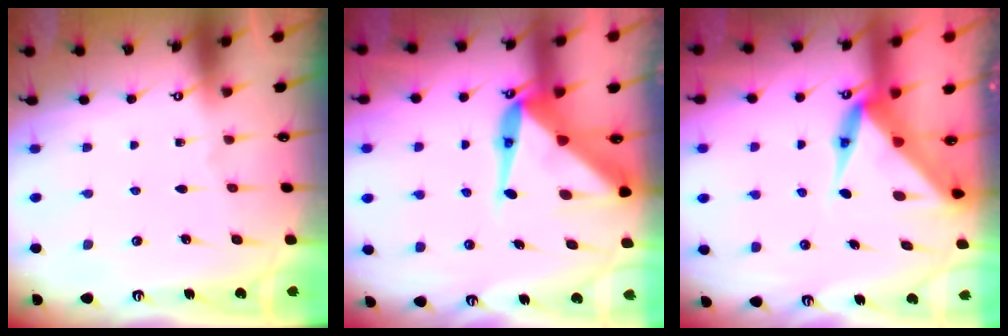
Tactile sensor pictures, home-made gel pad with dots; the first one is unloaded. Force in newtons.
{"total": 11.1, "press": 11.0, "slide": 1.1}
{"total": 7.4, "press": 7.3, "slide": 1.3}